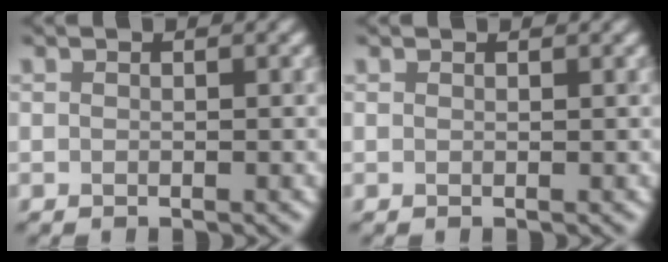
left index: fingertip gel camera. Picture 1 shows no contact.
{"total": 0.0}